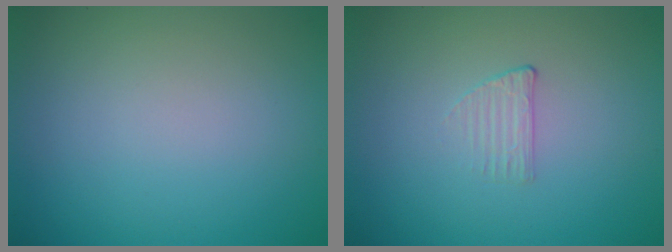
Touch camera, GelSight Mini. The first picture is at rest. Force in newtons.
{"total": 1.0, "press": 0.3, "slide": 1.0}